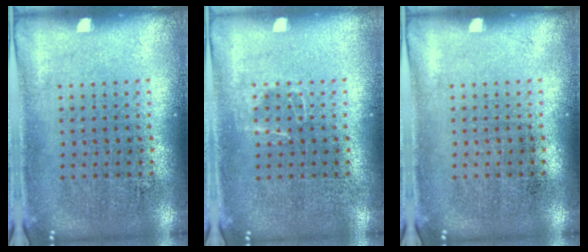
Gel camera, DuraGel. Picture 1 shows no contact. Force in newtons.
{"total": 0.9, "press": 0.8, "slide": 0.2}
{"total": 0.0}